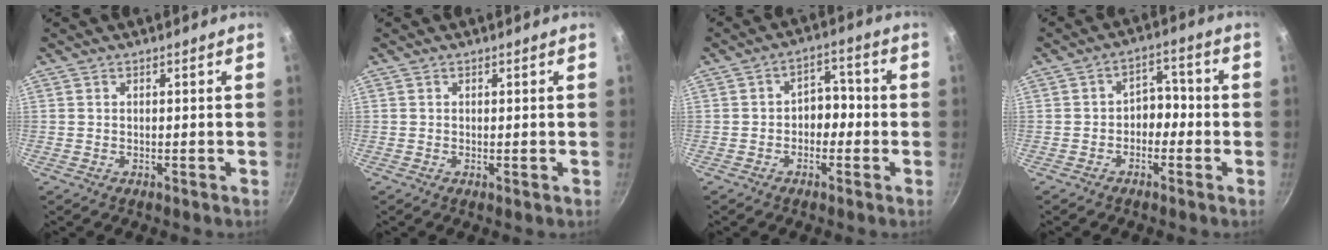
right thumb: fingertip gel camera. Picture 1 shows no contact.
{"total": 0.5, "force": [0.0, 0.2, 0.5], "torque": [-0.010, -0.003, -0.001]}
{"total": 5.6, "force": [-1.0, 4.1, 3.7], "torque": [-0.023, 0.026, -0.027]}
{"total": 5.2, "force": [-1.3, 3.9, 3.3], "torque": [-0.018, 0.026, -0.034]}